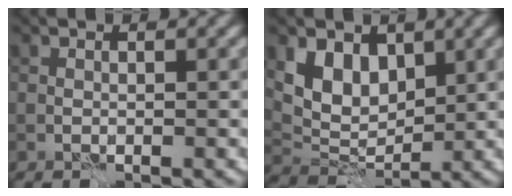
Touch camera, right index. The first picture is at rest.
{"total": 4.9, "force": [2.4, 3.2, 2.9], "torque": [-0.060, -0.012, 0.040]}